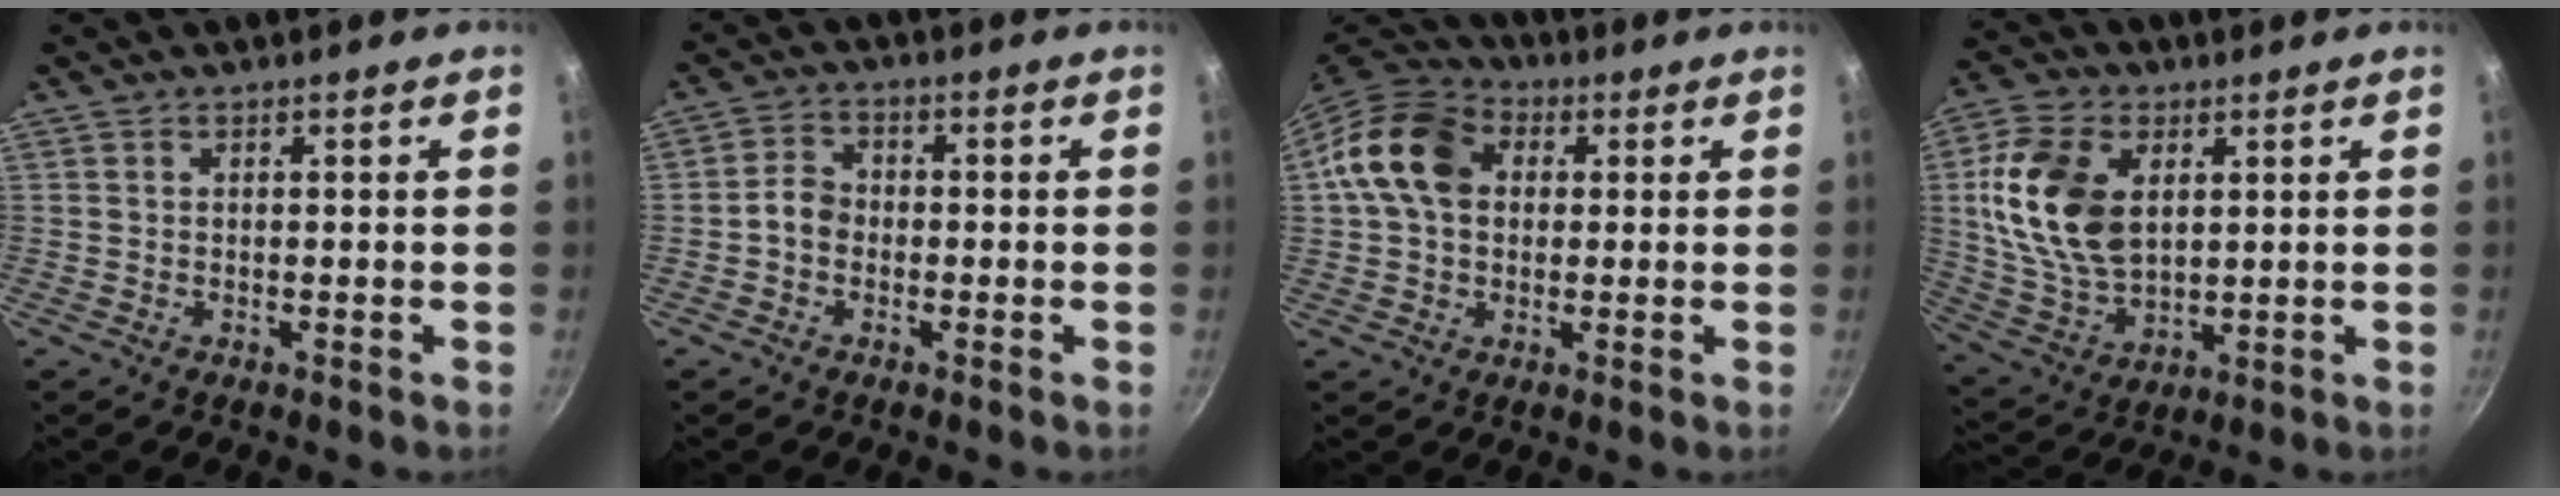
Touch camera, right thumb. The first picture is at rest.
{"total": 3.8, "force": [-1.1, 3.1, 1.9], "torque": [-0.019, 0.021, -0.028]}
{"total": 12.8, "force": [2.1, 9.6, 8.2], "torque": [-0.125, 0.022, 0.019]}
{"total": 16.7, "force": [3.4, 10.7, 12.3], "torque": [-0.222, -0.007, 0.072]}